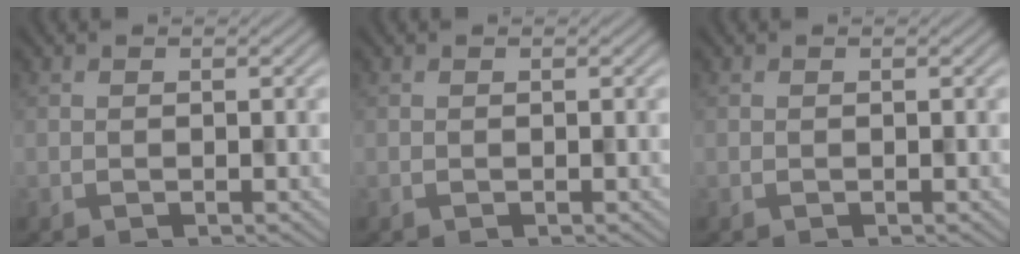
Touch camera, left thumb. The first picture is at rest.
{"total": 0.0}
{"total": 0.0}